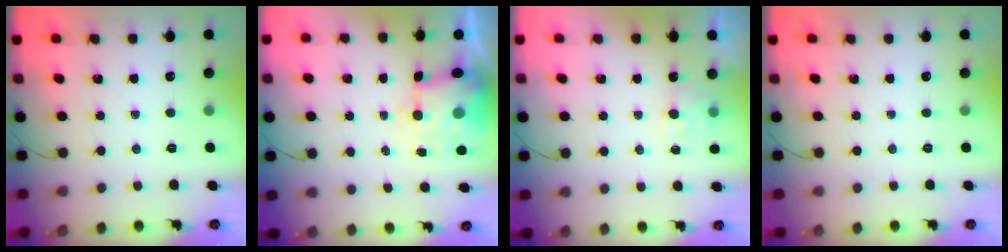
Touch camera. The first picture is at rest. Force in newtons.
{"total": 6.0, "press": 5.8, "slide": 1.6}
{"total": 2.6, "press": 2.4, "slide": 1.1}
{"total": 0.0}